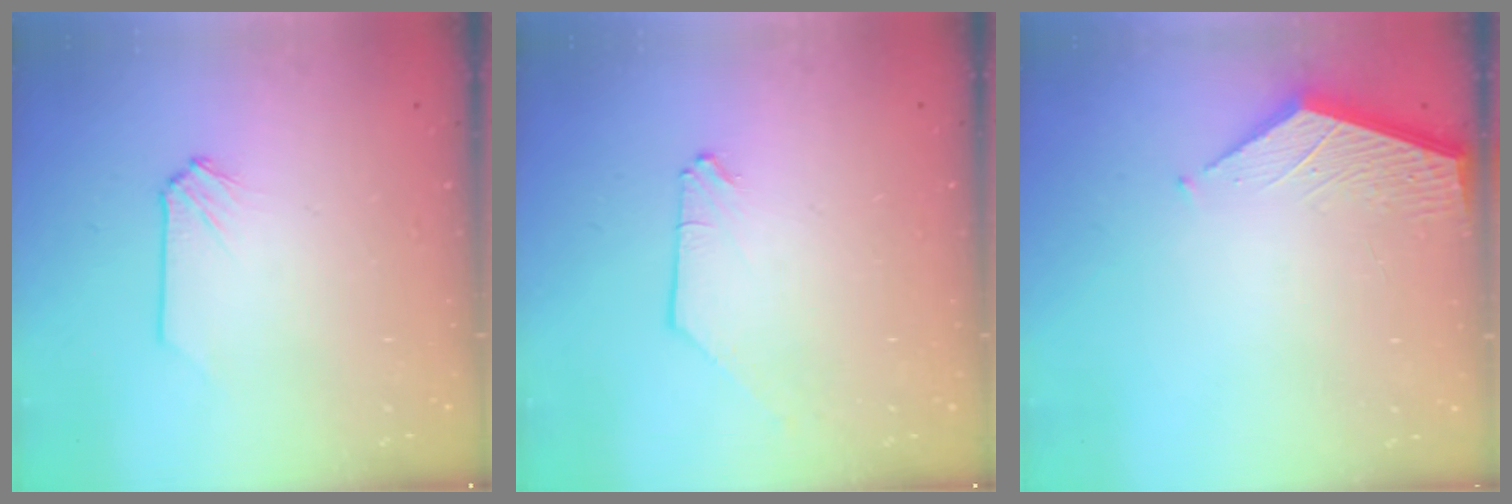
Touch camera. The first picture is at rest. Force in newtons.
{"total": 0.0}
{"total": 3.4, "press": 3.4, "slide": 0.4}